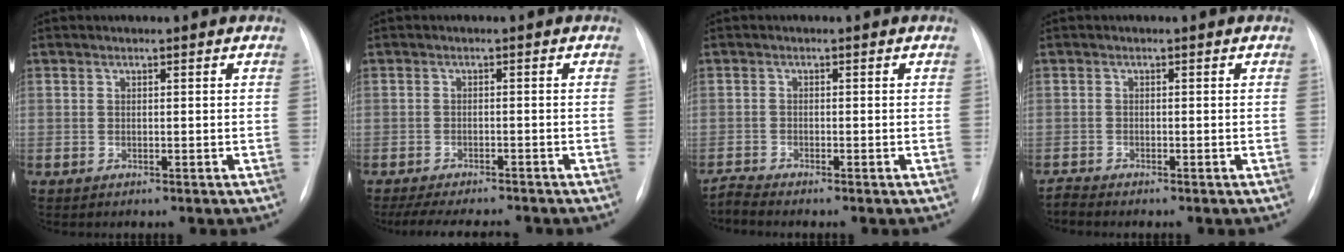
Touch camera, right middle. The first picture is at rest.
{"total": 9.2, "force": [-8.3, 1.7, 3.8], "torque": [-0.059, -0.006, -0.116]}
{"total": 1.6, "force": [-1.5, -0.7, -0.1], "torque": [-0.003, -0.012, -0.030]}
{"total": 1.0, "force": [-0.9, -0.3, -0.1], "torque": [-0.001, -0.008, -0.016]}